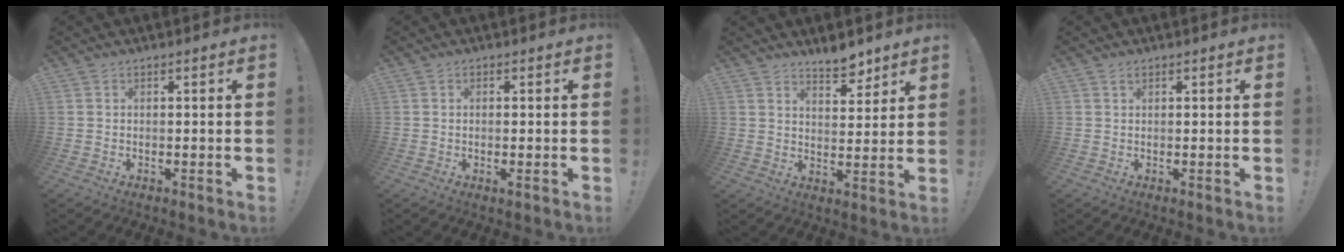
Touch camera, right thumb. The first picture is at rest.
{"total": 1.5, "force": [-0.2, 0.1, 1.5], "torque": [-0.018, -0.004, -0.004]}
{"total": 7.0, "force": [6.0, 2.4, 2.6], "torque": [-0.015, -0.049, 0.104]}
{"total": 0.6, "force": [0.4, 0.4, 0.3], "torque": [-0.007, 0.001, 0.009]}